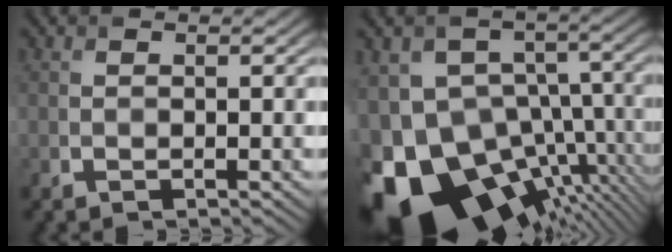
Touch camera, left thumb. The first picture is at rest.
{"total": 17.6, "force": [-8.4, 11.2, 10.7], "torque": [-0.205, -0.014, -0.124]}